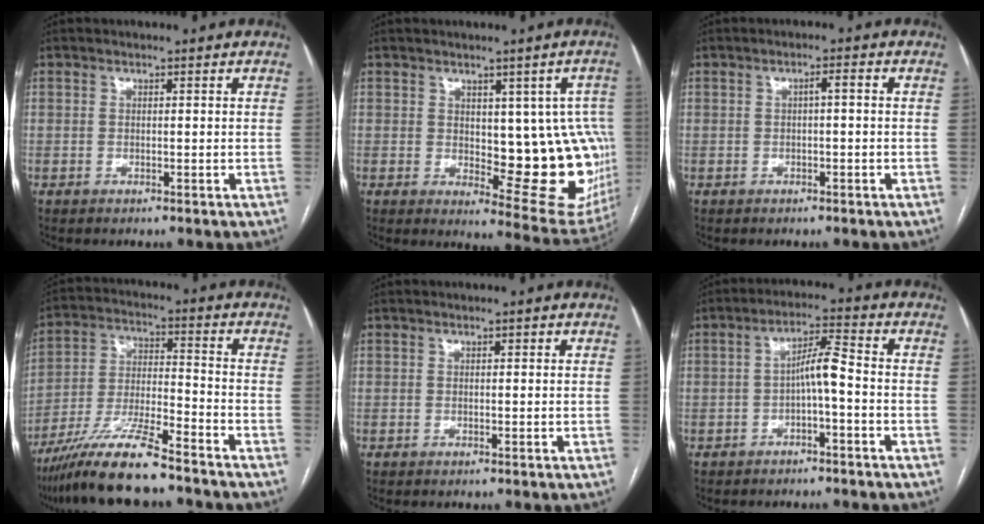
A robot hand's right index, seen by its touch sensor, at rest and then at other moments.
{"total": 14.2, "force": [0.5, 6.2, 12.7], "torque": [-0.114, 0.001, 0.020]}
{"total": 1.6, "force": [0.1, 0.2, 1.6], "torque": [-0.024, 0.006, 0.002]}
{"total": 12.9, "force": [-10.4, 0.8, 7.6], "torque": [-0.144, -0.016, -0.189]}
{"total": 0.7, "force": [0.3, 0.3, 0.5], "torque": [-0.007, 0.002, 0.003]}
{"total": 4.9, "force": [-1.2, 0.6, 4.7], "torque": [-0.081, 0.020, -0.019]}